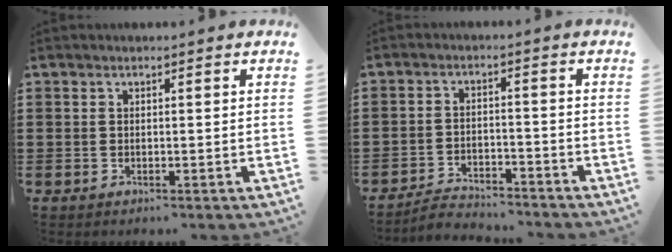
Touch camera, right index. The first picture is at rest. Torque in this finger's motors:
{"motor_torque": [-1.11, 1.03, -0.09, -0.06]}